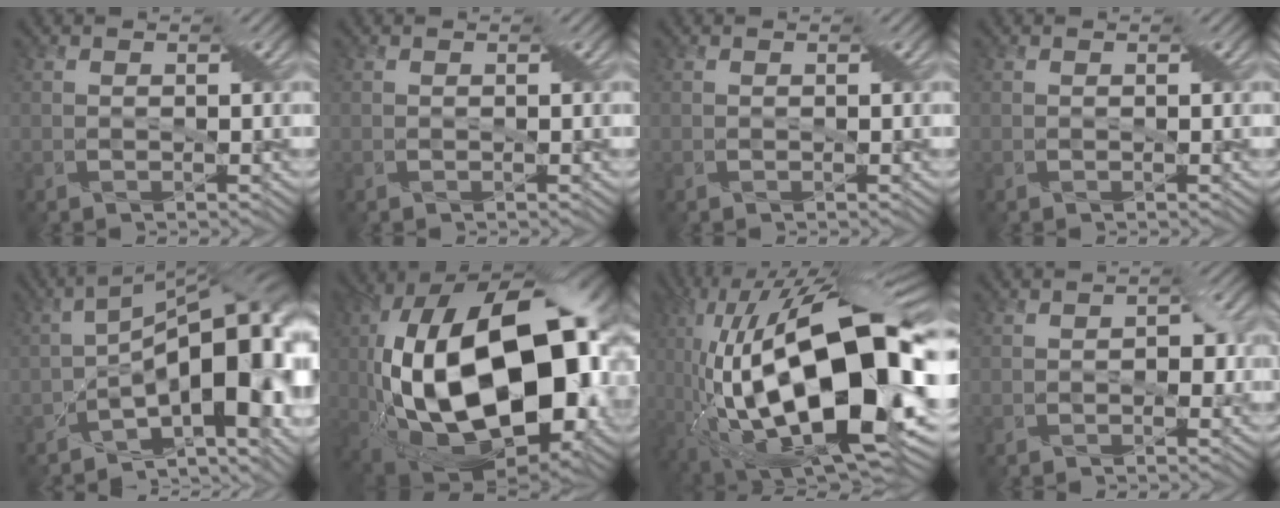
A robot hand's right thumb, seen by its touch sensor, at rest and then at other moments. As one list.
[{"total": 0.0}, {"total": 0.0}, {"total": 0.0}, {"total": 17.6, "force": [-5.2, 8.1, 14.7], "torque": [-0.188, -0.010, -0.081]}, {"total": 23.8, "force": [-1.2, 13.2, 19.7], "torque": [-0.411, -0.034, -0.008]}, {"total": 22.8, "force": [-2.9, 9.1, 20.8], "torque": [-0.370, 0.003, -0.058]}, {"total": 2.1, "force": [-0.2, 1.3, 1.7], "torque": [-0.023, 0.000, -0.005]}]